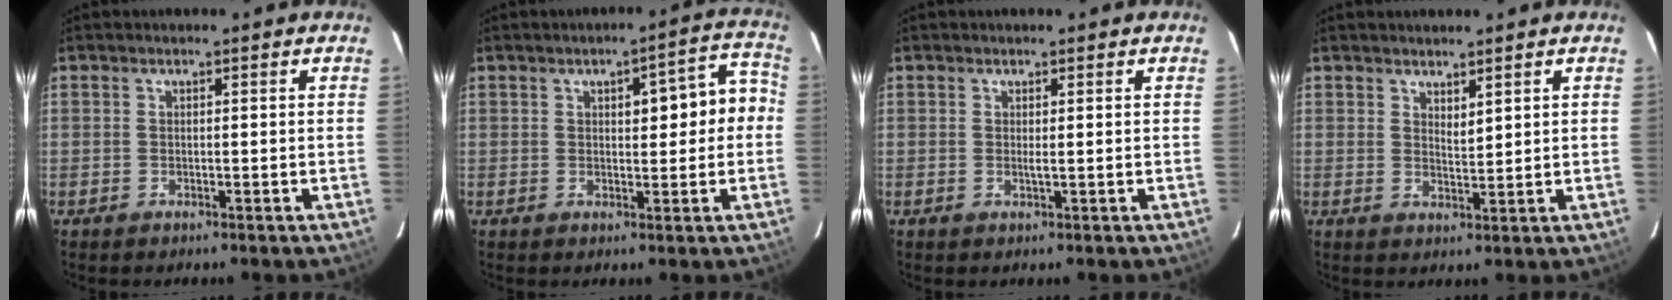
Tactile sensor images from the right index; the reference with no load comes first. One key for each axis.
{"total": 7.8, "fx": 0.8, "fy": 2.6, "fz": 7.3, "tx": -0.087, "ty": 0.036, "tz": 0.011}
{"total": 0.7, "fx": 0.1, "fy": 0.0, "fz": 0.7, "tx": -0.016, "ty": -0.003, "tz": 0.002}
{"total": 2.0, "fx": 1.5, "fy": 0.5, "fz": 1.2, "tx": -0.023, "ty": -0.011, "tz": 0.033}